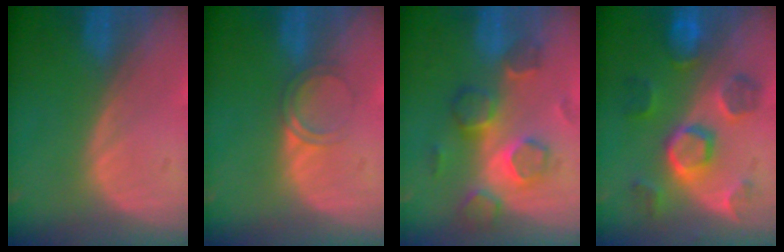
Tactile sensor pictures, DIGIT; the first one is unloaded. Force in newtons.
{"total": 2.4, "press": 2.4, "slide": 0.2}
{"total": 8.1, "press": 7.4, "slide": 3.3}
{"total": 8.5, "press": 8.4, "slide": 0.8}